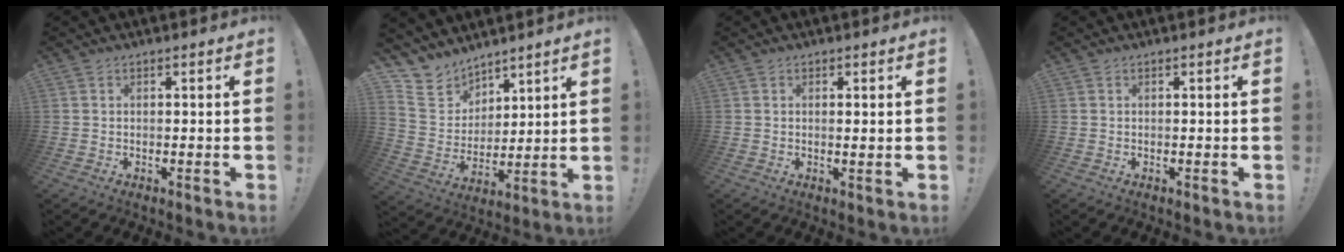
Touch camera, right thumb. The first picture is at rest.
{"total": 9.5, "force": [7.2, 6.1, 0.5], "torque": [-0.027, -0.066, 0.149]}
{"total": 1.2, "force": [0.6, 0.1, 1.0], "torque": [-0.004, -0.007, 0.007]}
{"total": 0.0}